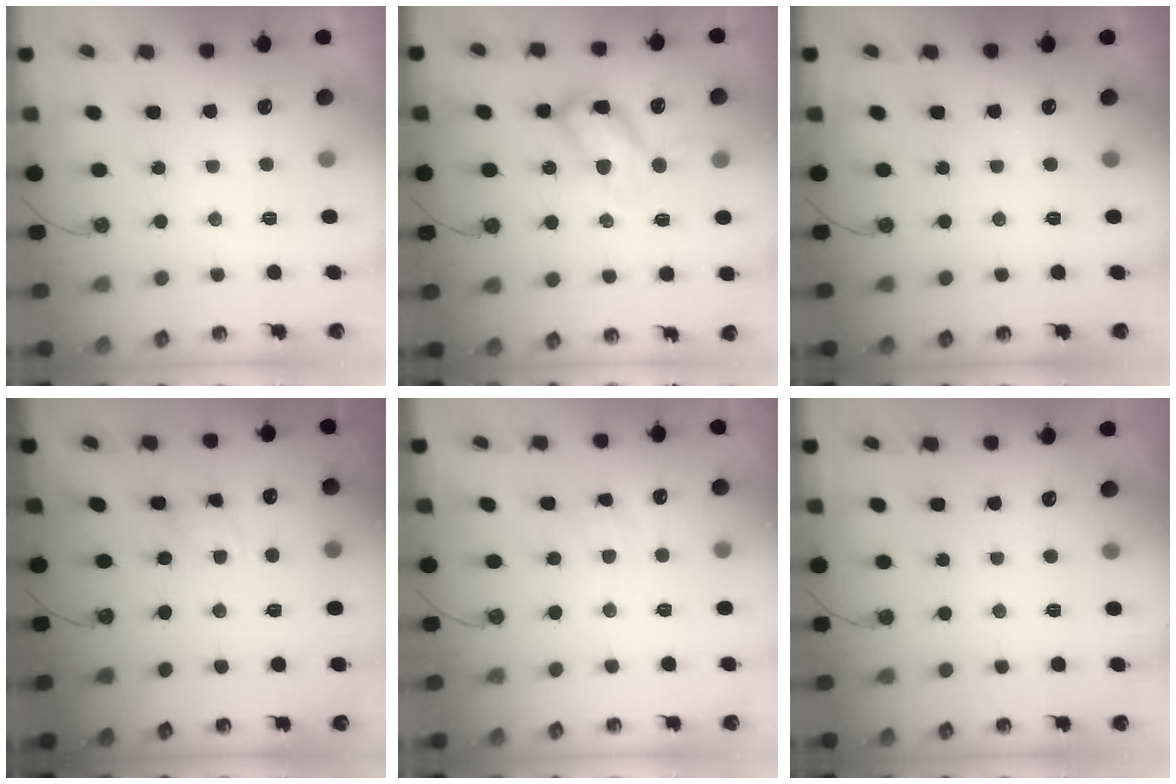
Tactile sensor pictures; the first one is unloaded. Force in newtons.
{"total": 12.1, "press": 12.1, "slide": 1.2}
{"total": 0.0}
{"total": 2.3, "press": 2.3, "slide": 0.1}
{"total": 4.4, "press": 4.3, "slide": 0.6}
{"total": 0.0}